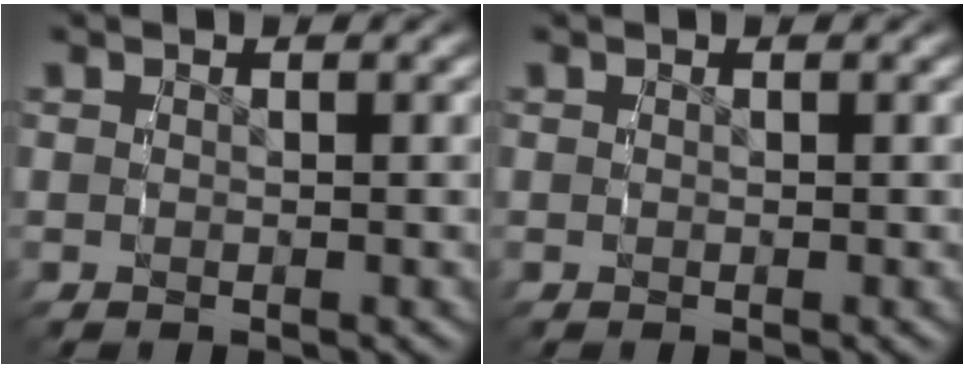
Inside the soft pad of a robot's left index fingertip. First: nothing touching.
{"total": 0.0}